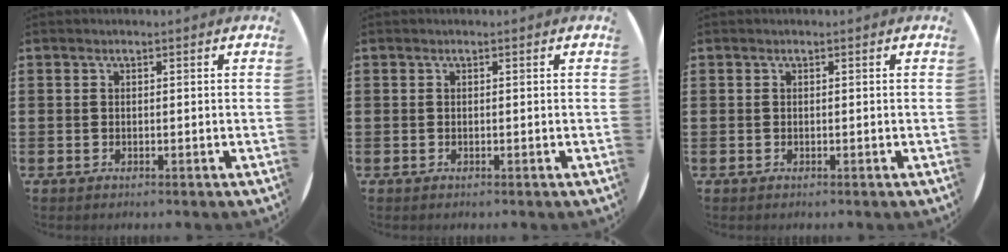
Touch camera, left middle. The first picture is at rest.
{"total": 0.0}
{"total": 0.0}